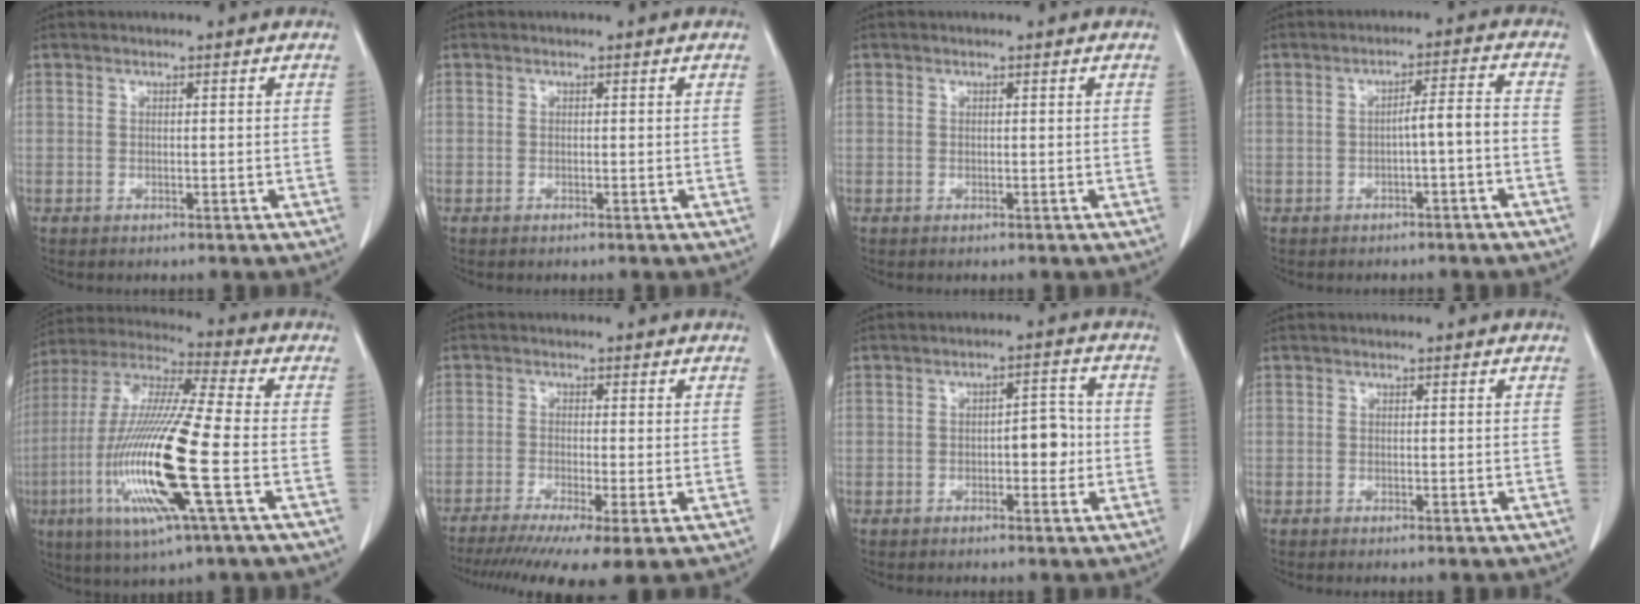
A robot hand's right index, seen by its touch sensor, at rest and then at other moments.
{"total": 0.0}
{"total": 0.0}
{"total": 6.5, "force": [-0.3, -1.4, 6.4], "torque": [-0.099, 0.006, -0.004]}
{"total": 19.7, "force": [-5.1, 0.9, 19.0], "torque": [-0.406, -0.022, -0.102]}
{"total": 11.4, "force": [-7.7, 0.8, 8.3], "torque": [-0.132, -0.022, -0.125]}
{"total": 4.6, "force": [-0.8, 2.1, 4.0], "torque": [-0.048, 0.012, -0.011]}
{"total": 0.0}